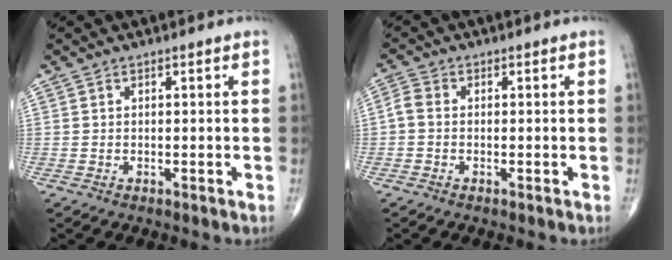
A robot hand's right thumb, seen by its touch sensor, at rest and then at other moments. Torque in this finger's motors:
{"motor_torque": [-0.09, 0.04, 0.25, -0.09, 0.01]}